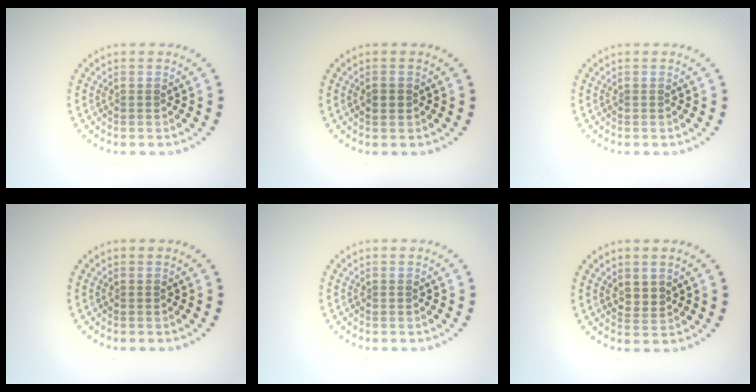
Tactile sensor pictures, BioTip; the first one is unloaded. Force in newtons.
{"total": 0.9, "press": 0.9, "slide": 0.1}
{"total": 0.0}
{"total": 0.0}
{"total": 0.0}
{"total": 1.5, "press": 1.3, "slide": 0.7}